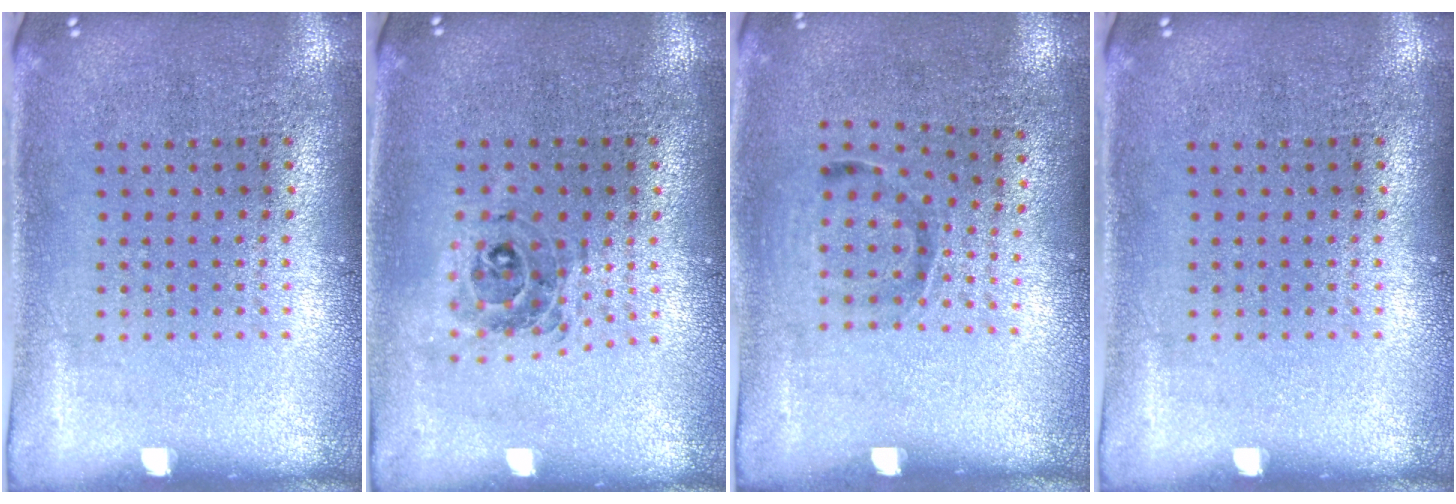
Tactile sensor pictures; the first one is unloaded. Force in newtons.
{"total": 0.8, "press": 0.8, "slide": 0.1}
{"total": 0.9, "press": 0.7, "slide": 0.6}
{"total": 0.0}